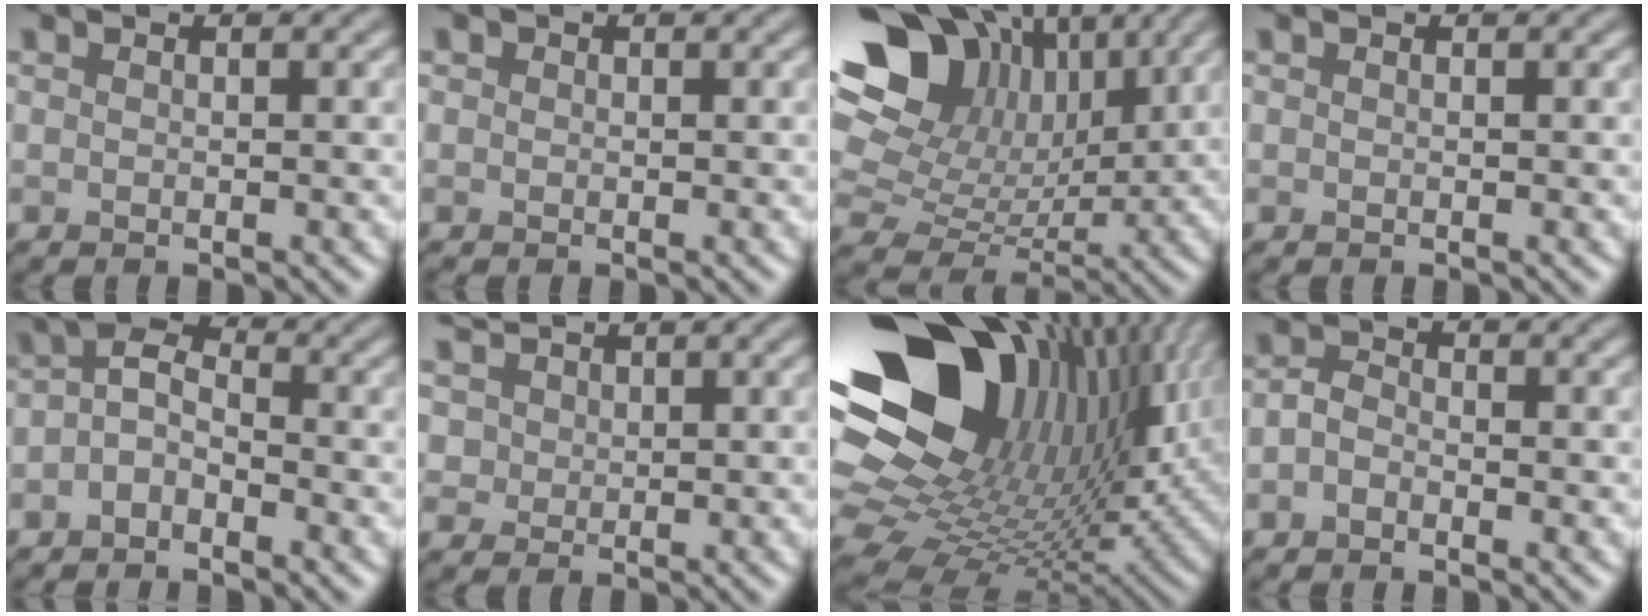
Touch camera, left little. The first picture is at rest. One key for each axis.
{"total": 0.8, "fx": 0.1, "fy": 0.7, "fz": 0.2, "tx": -0.002, "ty": -0.002, "tz": -0.001}
{"total": 16.1, "fx": 6.0, "fy": 11.8, "fz": 9.2, "tx": -0.199, "ty": 0.040, "tz": 0.109}
{"total": 0.0}
{"total": 2.9, "fx": -1.3, "fy": 1.6, "fz": 1.9, "tx": -0.032, "ty": 0.012, "tz": -0.040}
{"total": 5.8, "fx": 3.4, "fy": 4.0, "fz": 2.5, "tx": -0.086, "ty": 0.004, "tz": 0.054}
{"total": 19.4, "fx": 5.3, "fy": 11.8, "fz": 14.5, "tx": -0.247, "ty": -0.012, "tz": 0.109}
{"total": 1.6, "fx": -1.1, "fy": 0.9, "fz": 0.8, "tx": -0.014, "ty": 0.003, "tz": -0.031}